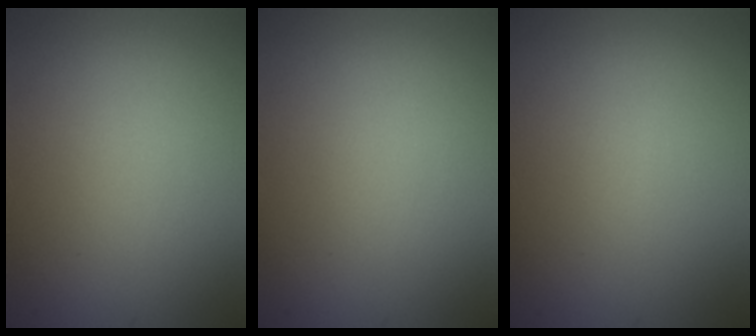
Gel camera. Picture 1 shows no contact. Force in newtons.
{"total": 0.0}
{"total": 0.0}